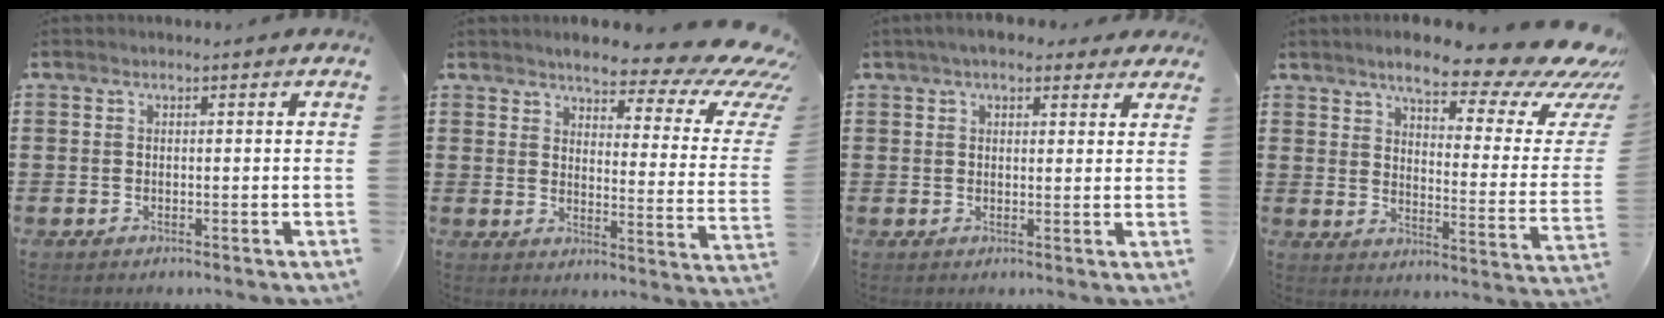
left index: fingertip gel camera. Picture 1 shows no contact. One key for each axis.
{"total": 7.1, "fx": 5.7, "fy": 1.1, "fz": 4.2, "tx": -0.082, "ty": -0.047, "tz": 0.092}
{"total": 4.7, "fx": 3.7, "fy": 1.6, "fz": 2.4, "tx": -0.058, "ty": 0.005, "tz": 0.069}
{"total": 12.9, "fx": 10.0, "fy": 2.2, "fz": 7.9, "tx": -0.134, "ty": -0.071, "tz": 0.160}